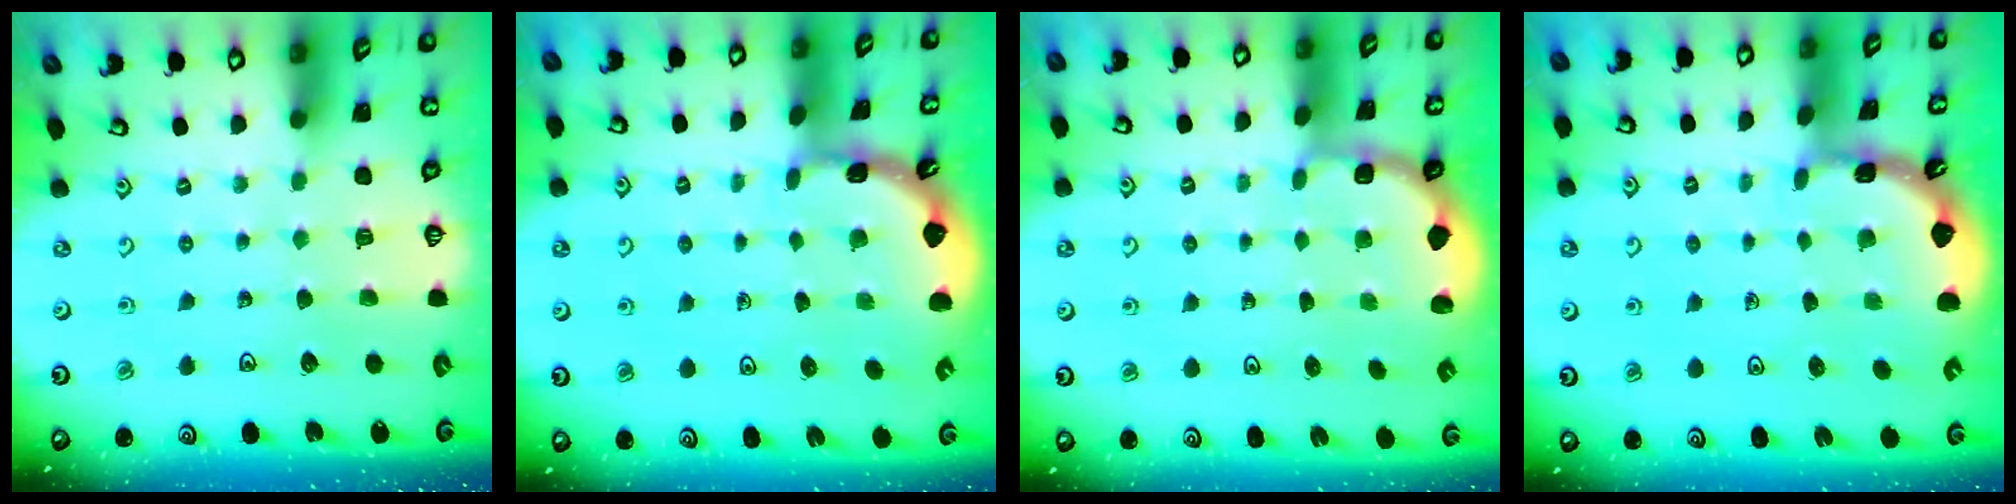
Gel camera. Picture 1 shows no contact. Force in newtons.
{"total": 1.7, "press": 1.6, "slide": 0.1}
{"total": 1.8, "press": 1.7, "slide": 0.7}
{"total": 1.8, "press": 1.8, "slide": 0.1}